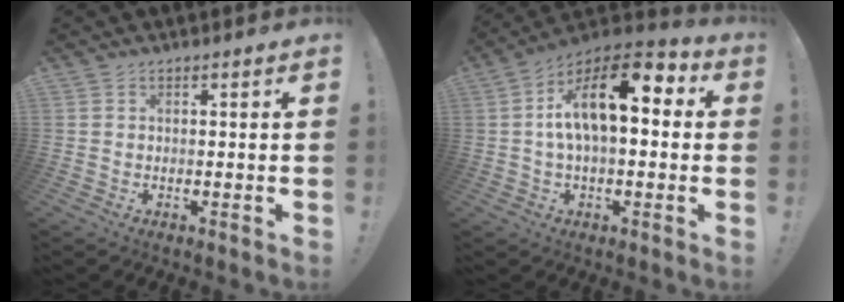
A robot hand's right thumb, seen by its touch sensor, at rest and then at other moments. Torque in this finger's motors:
{"motor_torque": [2.32, 2.39, 0.51, -0.10, 0.15]}